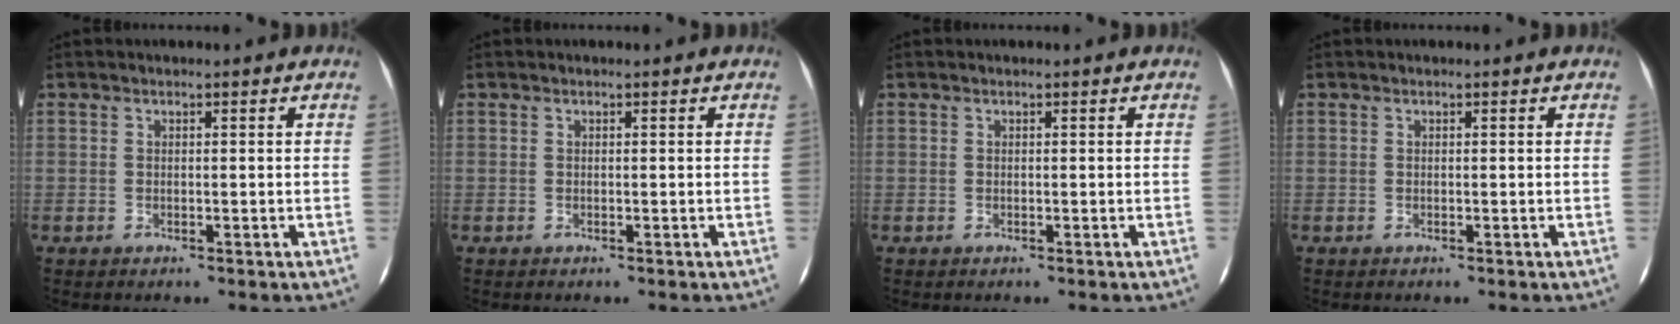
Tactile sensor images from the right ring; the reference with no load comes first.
{"total": 0.0}
{"total": 0.0}
{"total": 0.0}